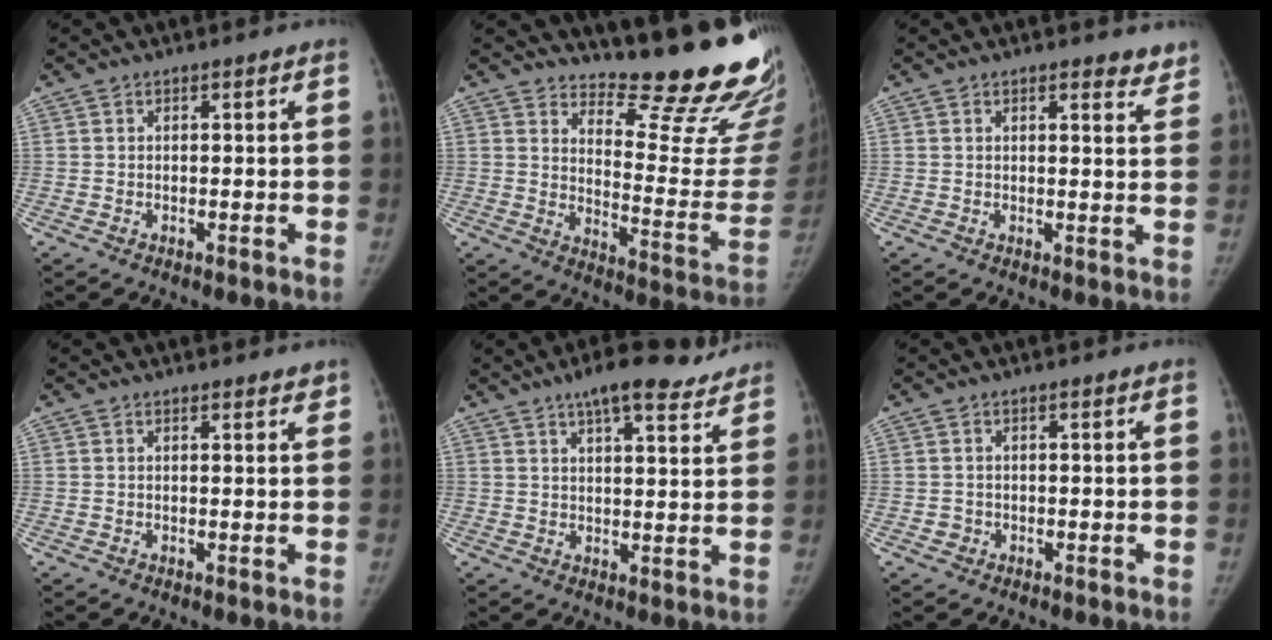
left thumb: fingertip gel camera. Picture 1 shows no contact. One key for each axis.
{"total": 20.6, "fx": 18.5, "fy": 3.6, "fz": 8.4, "tx": -0.071, "ty": -0.202, "tz": 0.238}
{"total": 4.3, "fx": 3.5, "fy": 1.5, "fz": 2.0, "tx": 0.003, "ty": -0.017, "tz": 0.036}
{"total": 2.4, "fx": 2.1, "fy": 0.8, "fz": 0.9, "tx": 0.006, "ty": -0.004, "tz": 0.022}
{"total": 12.1, "fx": 9.0, "fy": 3.6, "fz": 7.3, "tx": -0.084, "ty": -0.028, "tz": 0.126}
{"total": 1.2, "fx": -0.5, "fy": 1.1, "fz": -0.1, "tx": 0.010, "ty": 0.005, "tz": -0.006}